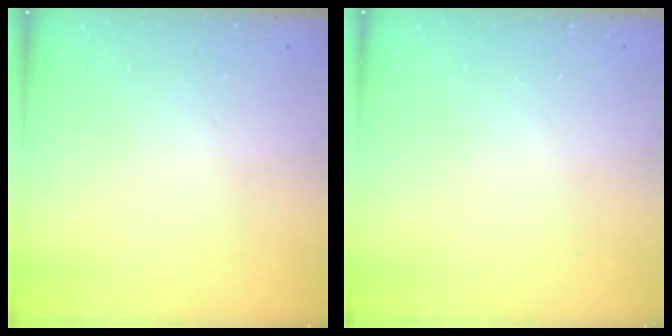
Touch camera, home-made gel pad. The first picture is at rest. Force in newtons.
{"total": 0.0}